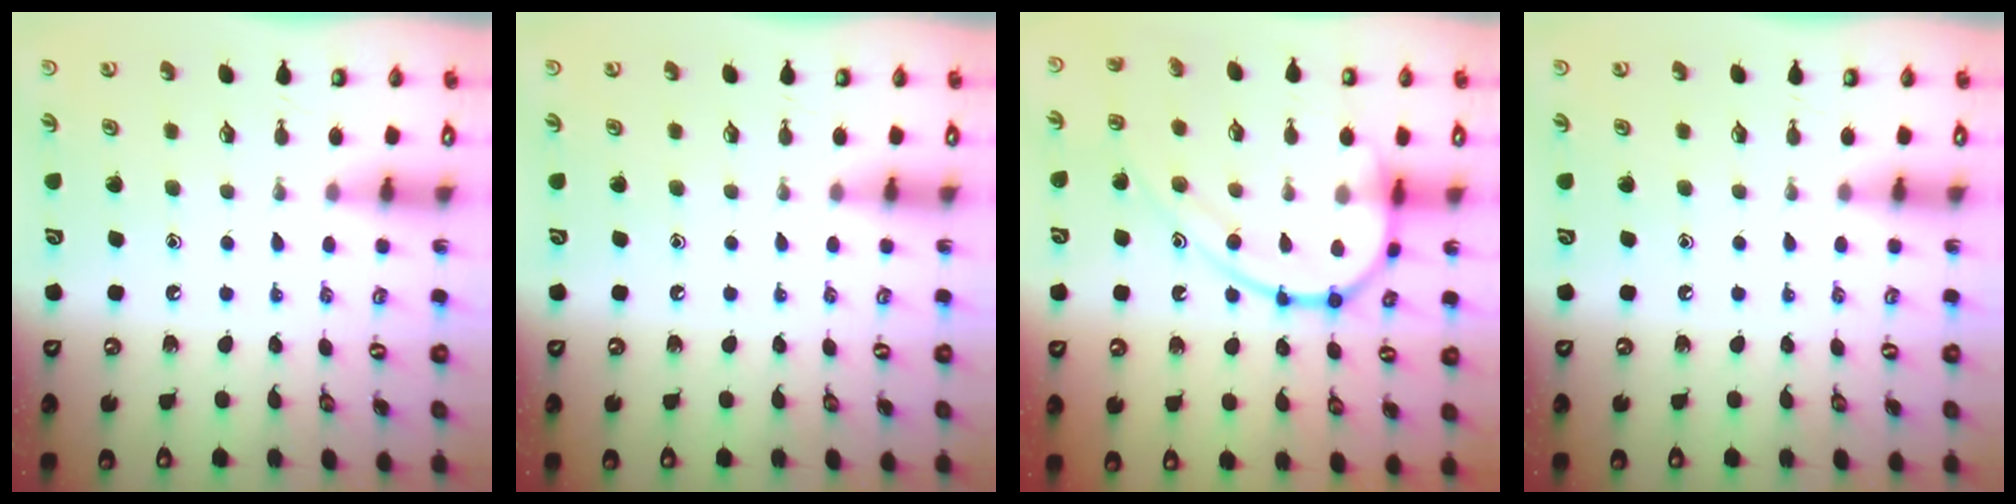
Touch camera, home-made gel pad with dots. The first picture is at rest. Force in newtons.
{"total": 0.0}
{"total": 15.2, "press": 15.2, "slide": 0.8}
{"total": 0.0}